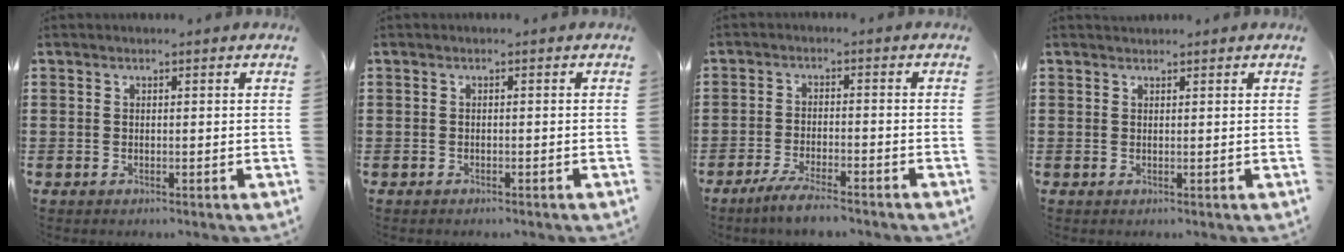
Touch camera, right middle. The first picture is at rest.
{"total": 0.0}
{"total": 4.0, "force": [-3.4, 0.1, 2.1], "torque": [-0.049, -0.006, -0.067]}
{"total": 0.7, "force": [0.7, 0.2, 0.0], "torque": [-0.001, 0.001, 0.014]}